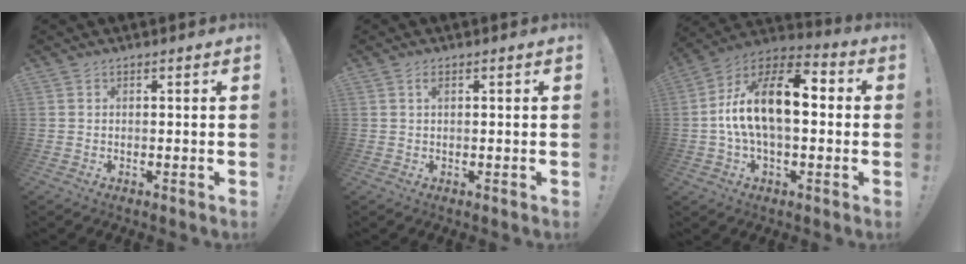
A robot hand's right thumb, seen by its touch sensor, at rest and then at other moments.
{"total": 1.3, "force": [0.4, 0.5, 1.1], "torque": [-0.024, 0.002, 0.006]}
{"total": 18.5, "force": [1.3, 9.1, 16.0], "torque": [-0.288, 0.009, 0.018]}